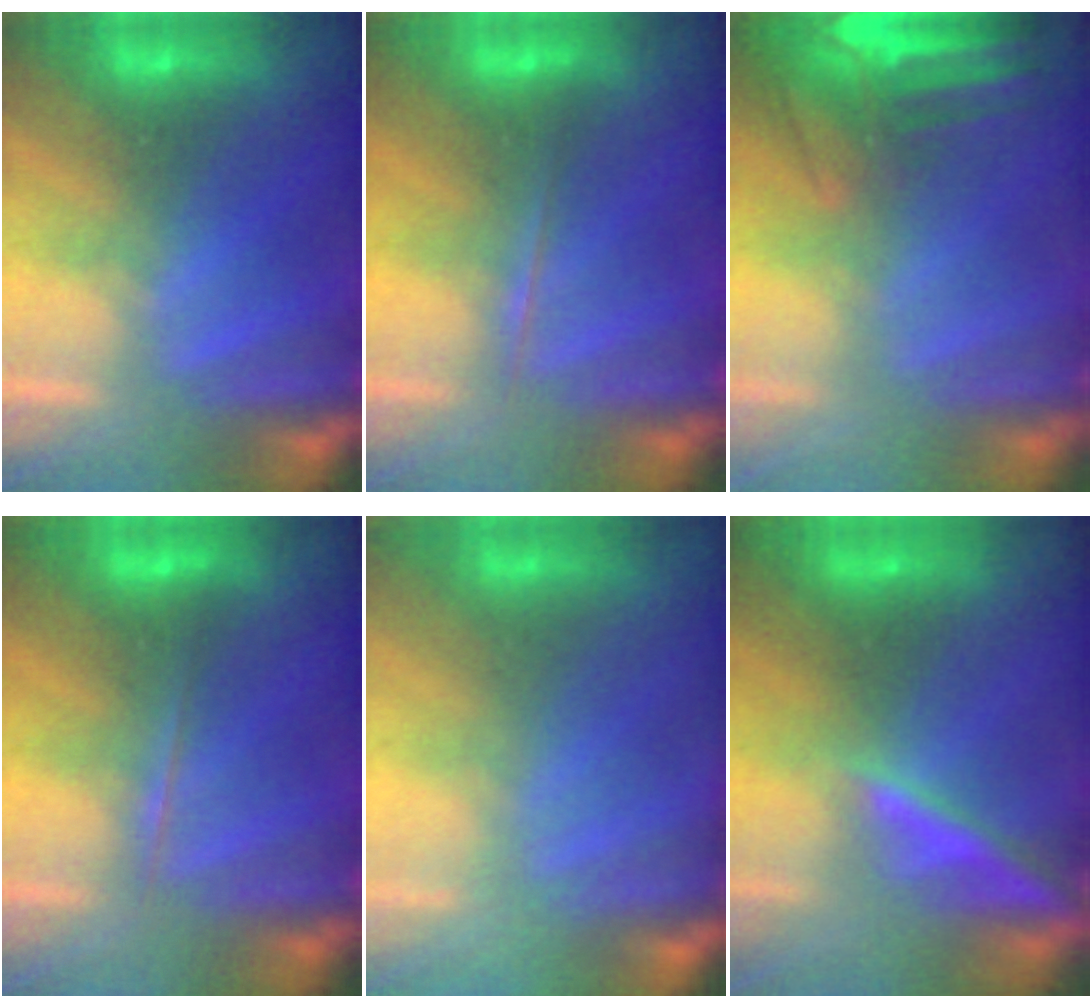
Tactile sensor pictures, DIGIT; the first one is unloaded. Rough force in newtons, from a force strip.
{"total": 1.8}
{"total": 8.4}
{"total": 1.8}
{"total": 2.4}
{"total": 2.2}